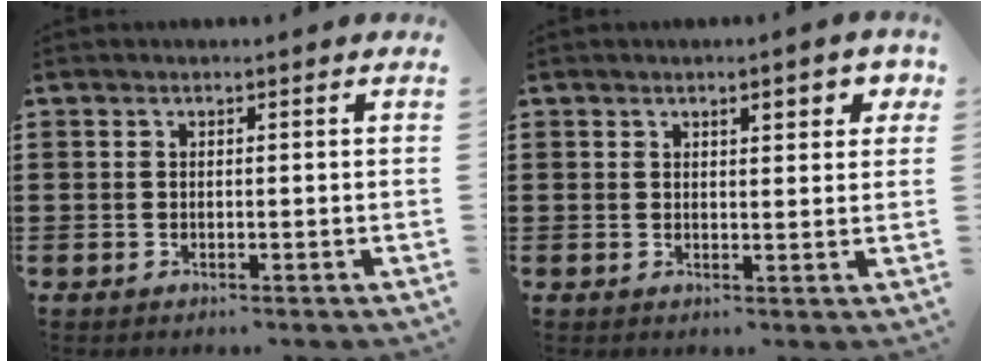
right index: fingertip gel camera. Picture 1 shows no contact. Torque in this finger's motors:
{"motor_torque": [0.13, -0.01, 0.08, 0.02]}